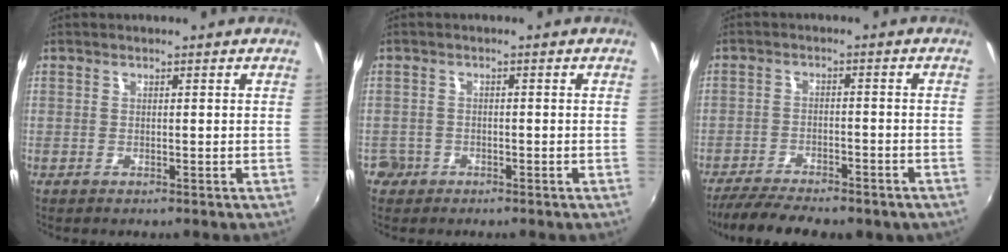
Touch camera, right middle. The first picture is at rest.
{"total": 3.3, "force": [-1.9, 2.6, 0.5], "torque": [-0.019, 0.000, -0.036]}
{"total": 14.2, "force": [-11.2, 4.5, 7.5], "torque": [-0.156, -0.036, -0.164]}